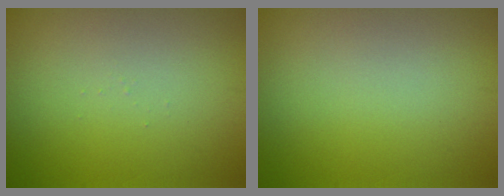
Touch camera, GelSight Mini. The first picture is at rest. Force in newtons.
{"total": 0.0}